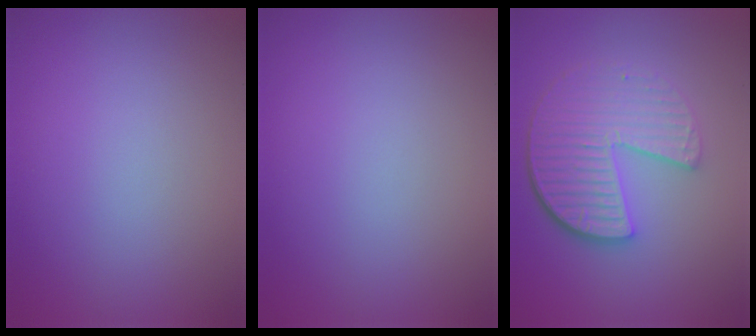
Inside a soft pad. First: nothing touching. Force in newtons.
{"total": 0.0}
{"total": 6.1, "press": 4.3, "slide": 4.3}